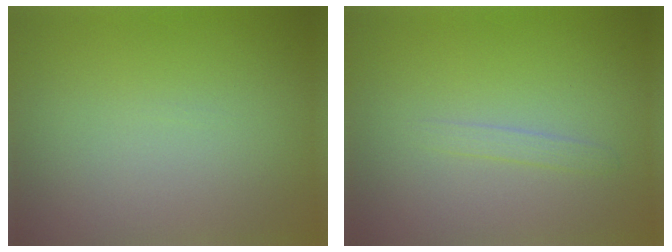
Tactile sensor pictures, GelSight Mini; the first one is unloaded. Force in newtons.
{"total": 0.9, "press": 0.9, "slide": 0.1}